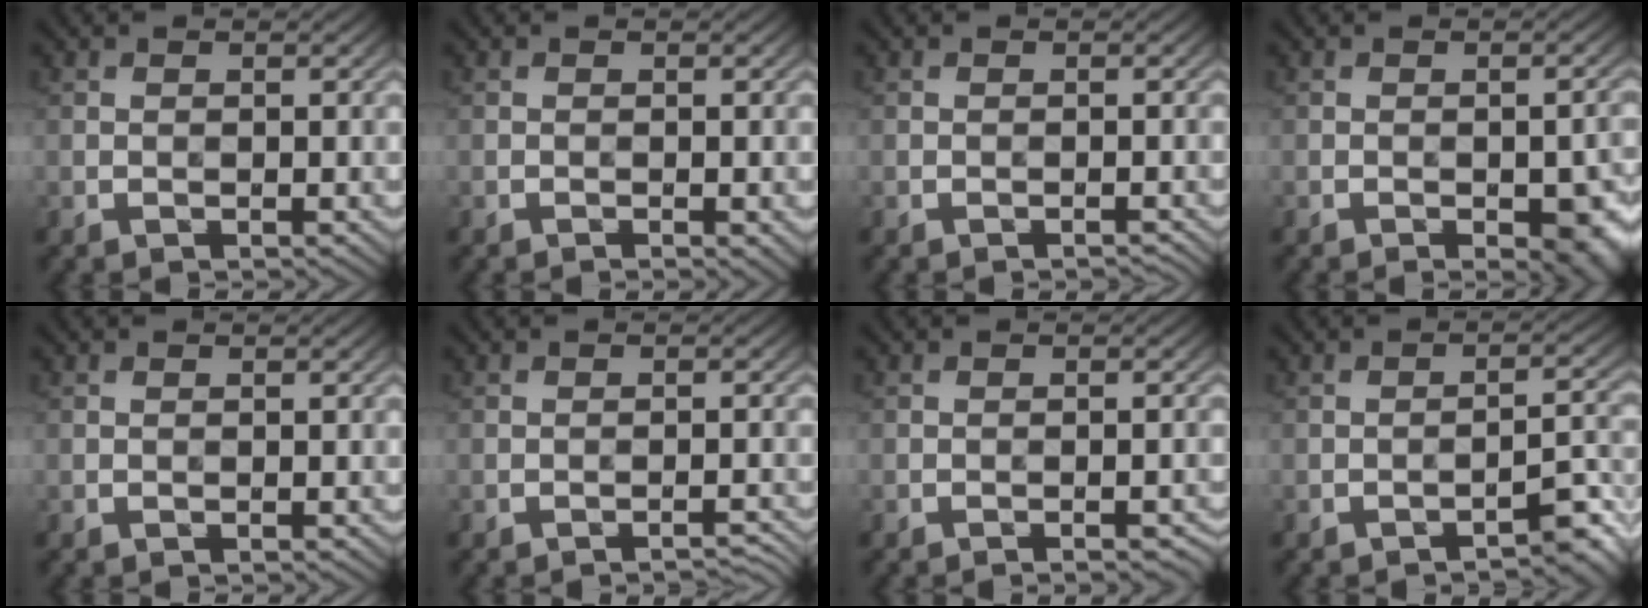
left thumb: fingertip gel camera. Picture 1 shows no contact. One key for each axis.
{"total": 1.0, "fx": -0.5, "fy": 0.1, "fz": 0.9, "tx": -0.013, "ty": -0.001, "tz": -0.010}
{"total": 0.8, "fx": -0.7, "fy": 0.0, "fz": 0.3, "tx": -0.002, "ty": 0.003, "tz": -0.013}
{"total": 6.3, "fx": -2.7, "fy": 2.5, "fz": 5.1, "tx": -0.060, "ty": -0.003, "tz": -0.028}
{"total": 0.0}
{"total": 2.0, "fx": -1.7, "fy": 0.2, "fz": 0.9, "tx": -0.006, "ty": 0.006, "tz": -0.027}
{"total": 1.8, "fx": -1.3, "fy": 0.3, "fz": 1.2, "tx": -0.011, "ty": 0.007, "tz": -0.018}
{"total": 4.1, "fx": -3.2, "fy": 0.5, "fz": 2.6, "tx": -0.030, "ty": 0.018, "tz": -0.045}